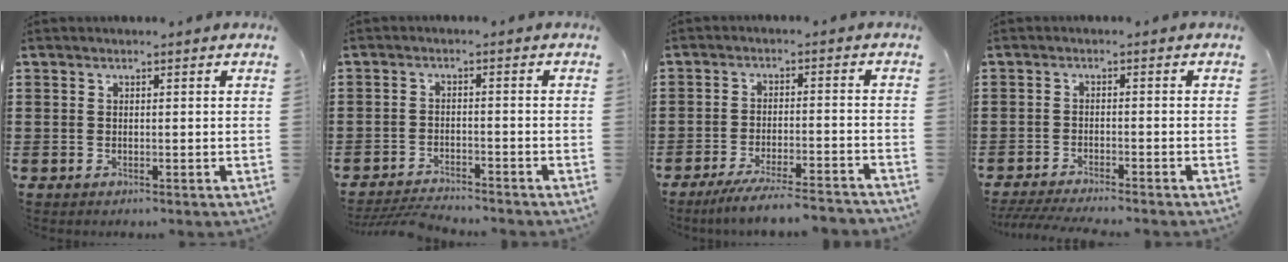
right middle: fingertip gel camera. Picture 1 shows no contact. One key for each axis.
{"total": 3.8, "fx": -3.8, "fy": 0.1, "fz": 0.7, "tx": -0.014, "ty": -0.002, "tz": -0.076}
{"total": 5.2, "fx": -4.6, "fy": -0.1, "fz": 2.3, "tx": -0.042, "ty": -0.013, "tz": -0.086}
{"total": 2.9, "fx": -2.7, "fy": -0.2, "fz": 0.9, "tx": -0.021, "ty": -0.006, "tz": -0.057}